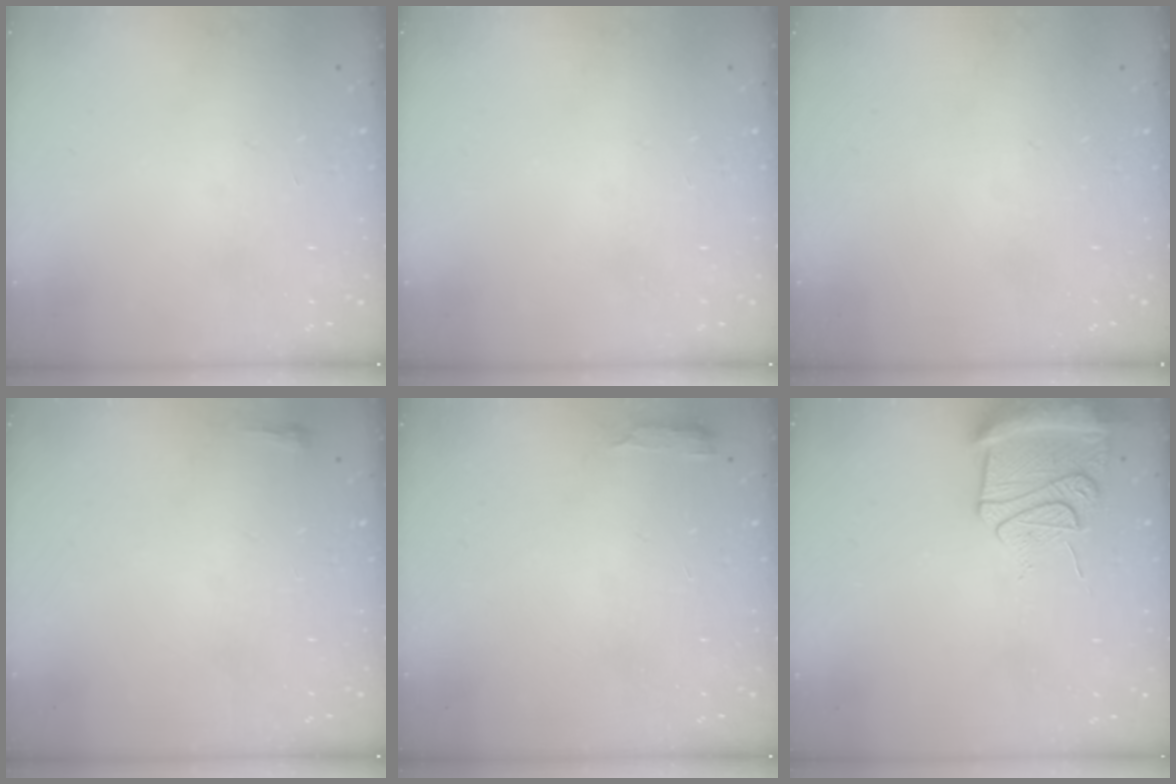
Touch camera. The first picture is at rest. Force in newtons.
{"total": 0.0}
{"total": 0.0}
{"total": 2.4, "press": 2.4, "slide": 0.6}
{"total": 2.6, "press": 2.6, "slide": 0.5}
{"total": 12.9, "press": 12.8, "slide": 1.5}